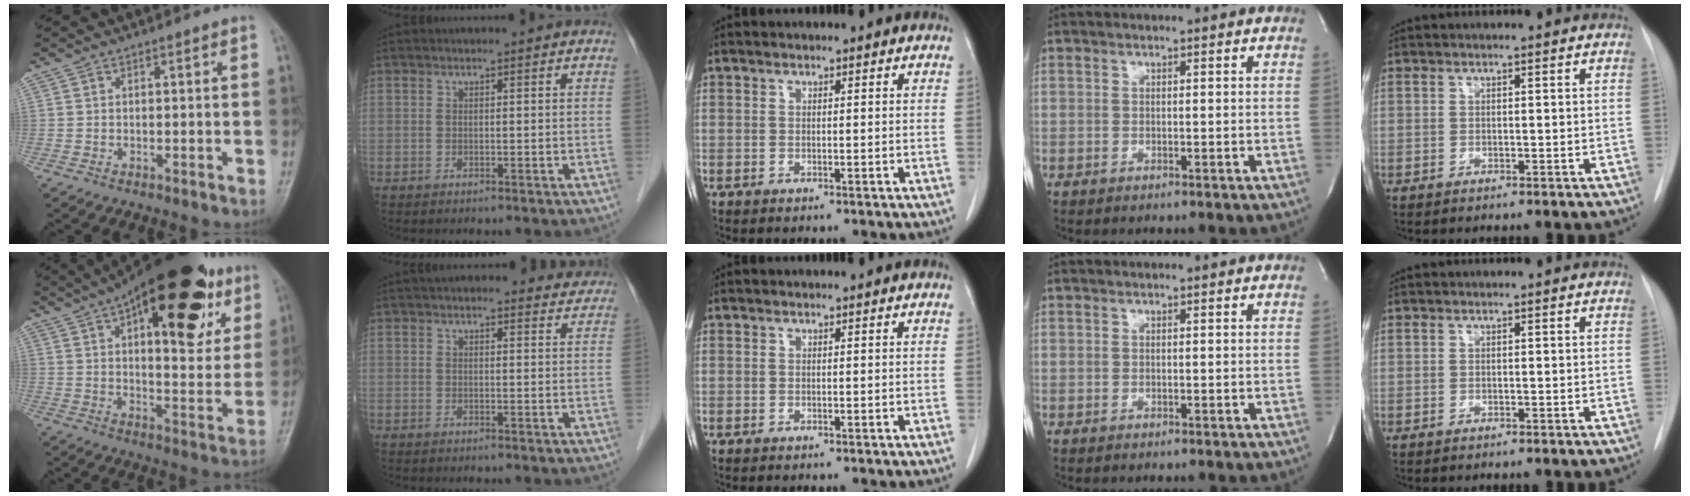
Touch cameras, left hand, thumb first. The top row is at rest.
{"thumb": {"total": 28.4, "force": [13.8, 11.9, 21.8], "torque": [-0.284, -0.009, 0.200]}, "index": {"total": 9.1, "force": [8.5, 2.4, 2.2], "torque": [-0.005, 0.019, 0.083]}}